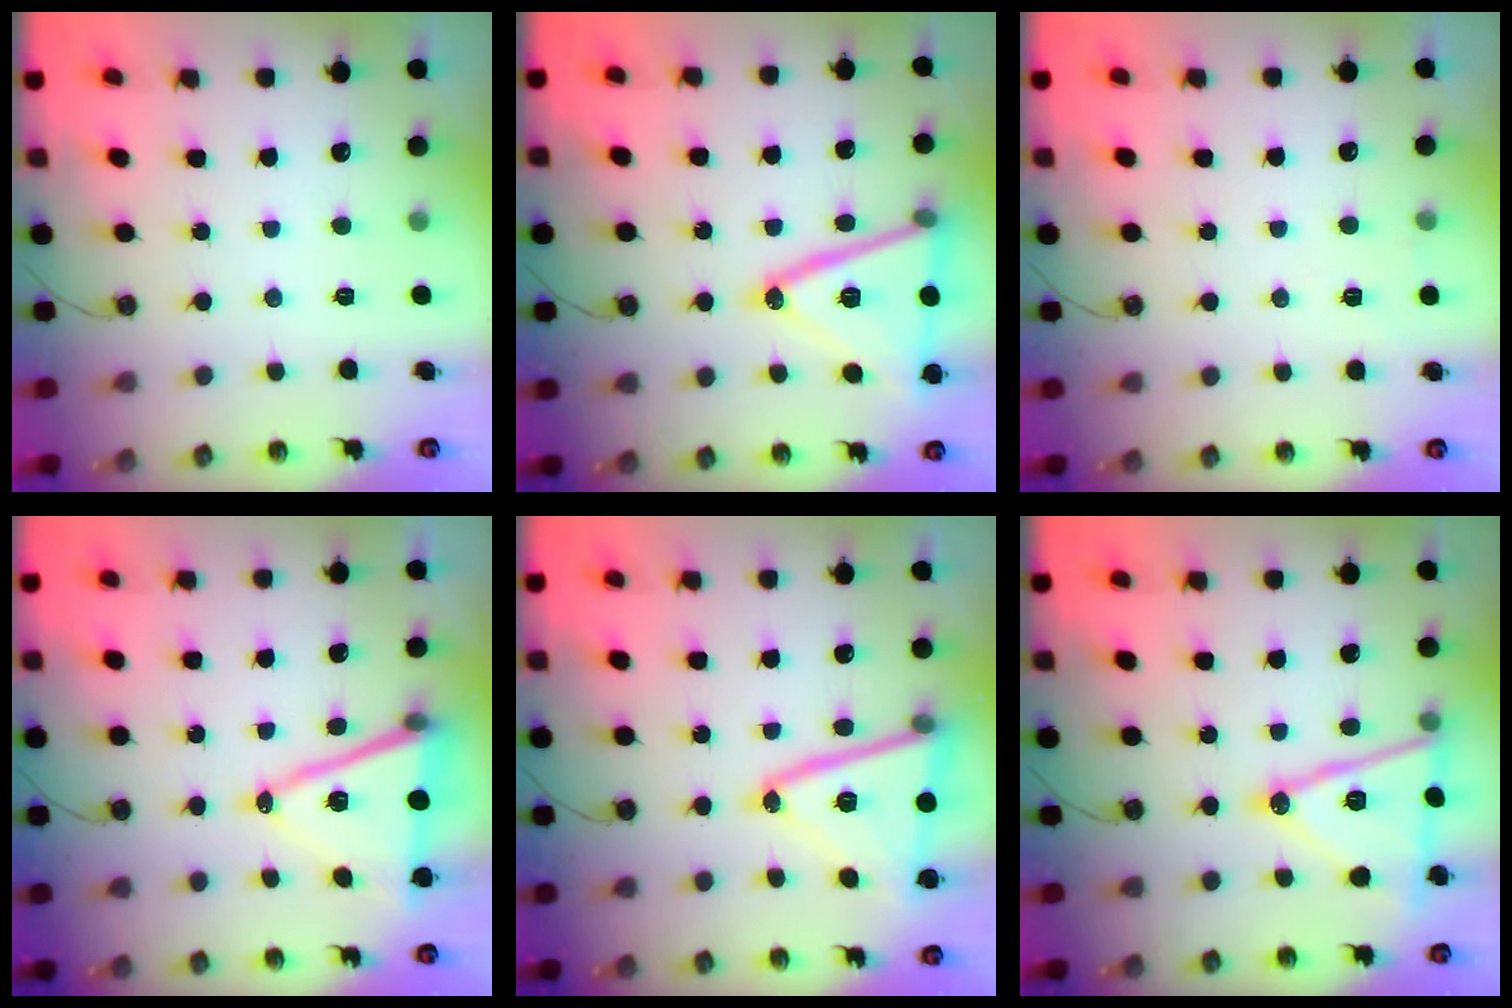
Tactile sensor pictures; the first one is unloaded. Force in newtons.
{"total": 21.0, "press": 20.8, "slide": 3.4}
{"total": 4.9, "press": 2.2, "slide": 4.4}
{"total": 14.3, "press": 13.8, "slide": 3.8}
{"total": 18.7, "press": 18.6, "slide": 2.1}
{"total": 16.7, "press": 16.3, "slide": 3.5}